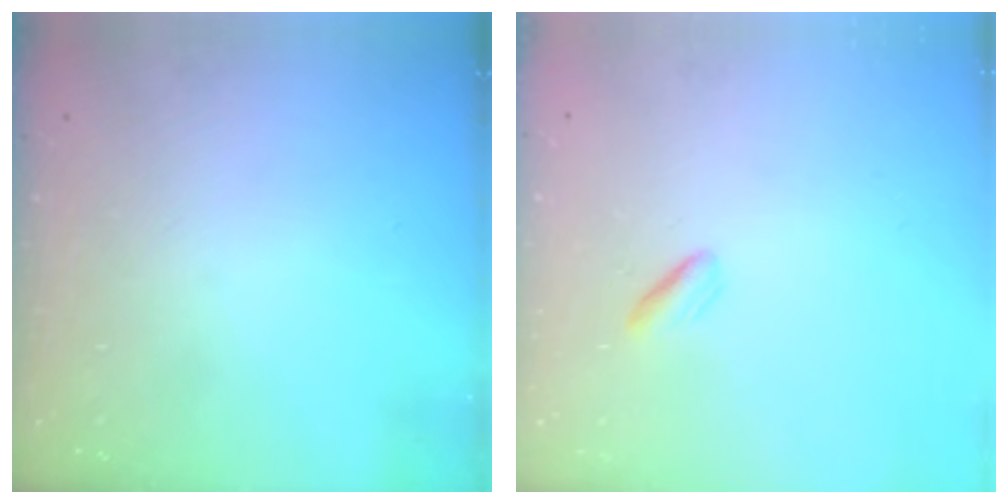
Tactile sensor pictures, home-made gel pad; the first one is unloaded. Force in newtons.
{"total": 2.2, "press": 2.1, "slide": 0.6}